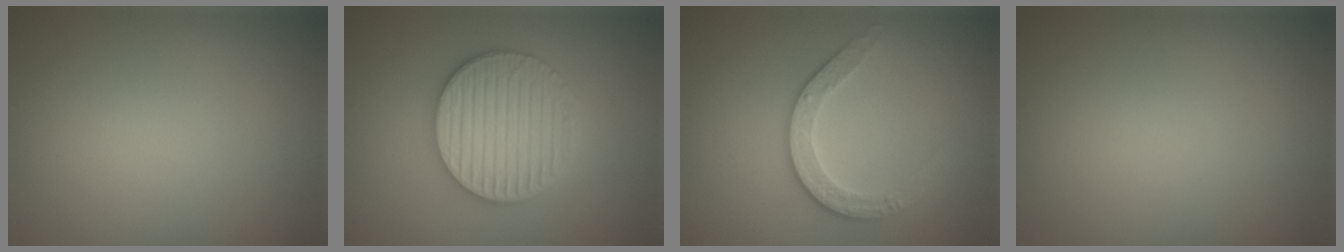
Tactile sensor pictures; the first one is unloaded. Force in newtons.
{"total": 5.8, "press": 5.7, "slide": 1.2}
{"total": 2.9, "press": 2.7, "slide": 1.1}
{"total": 0.0}